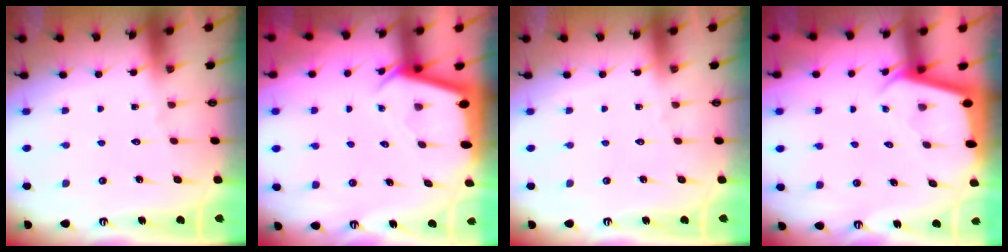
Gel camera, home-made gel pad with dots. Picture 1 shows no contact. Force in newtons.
{"total": 2.6, "press": 2.6, "slide": 0.3}
{"total": 0.0}
{"total": 2.3, "press": 2.3, "slide": 0.4}